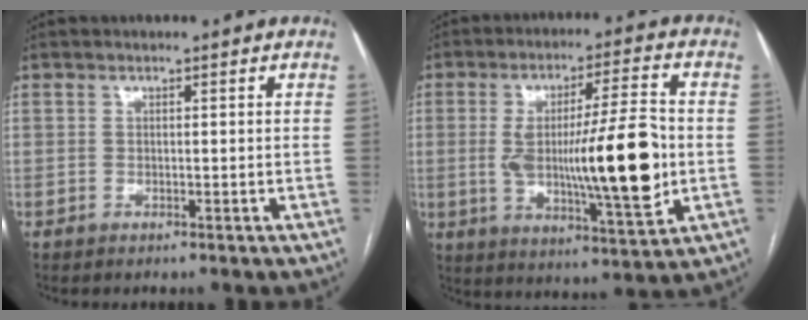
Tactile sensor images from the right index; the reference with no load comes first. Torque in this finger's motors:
{"motor_torque": [1.58, 0.56, 0.73, 0.21]}